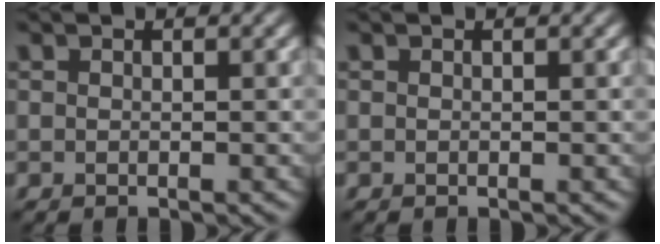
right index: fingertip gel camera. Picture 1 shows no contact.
{"total": 0.0}